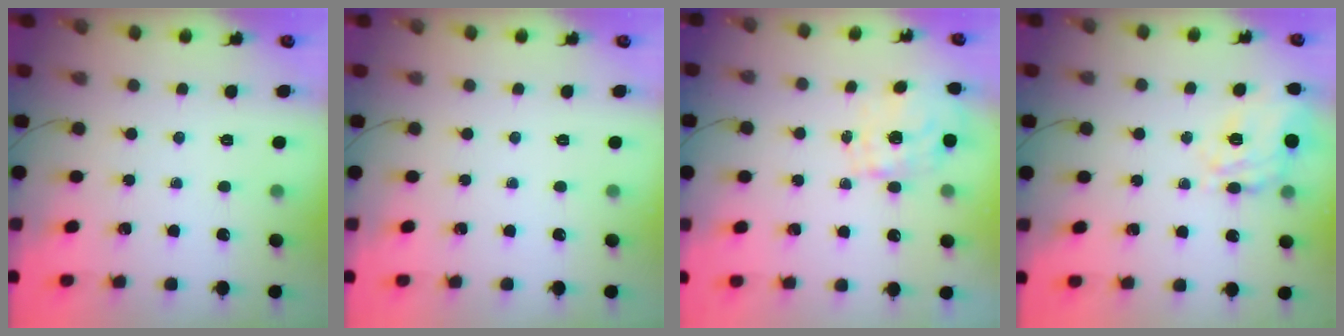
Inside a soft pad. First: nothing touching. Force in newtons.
{"total": 0.0}
{"total": 1.5, "press": 1.3, "slide": 0.8}
{"total": 11.5, "press": 11.1, "slide": 3.1}